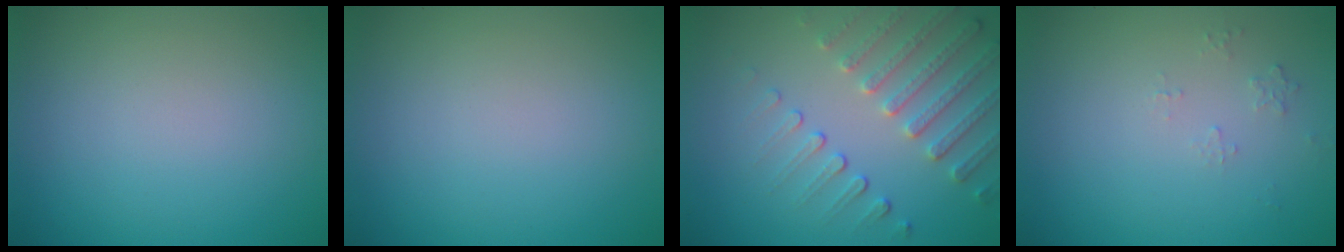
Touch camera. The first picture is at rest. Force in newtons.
{"total": 0.0}
{"total": 4.5, "press": 3.5, "slide": 2.8}
{"total": 0.6, "press": 0.4, "slide": 0.5}